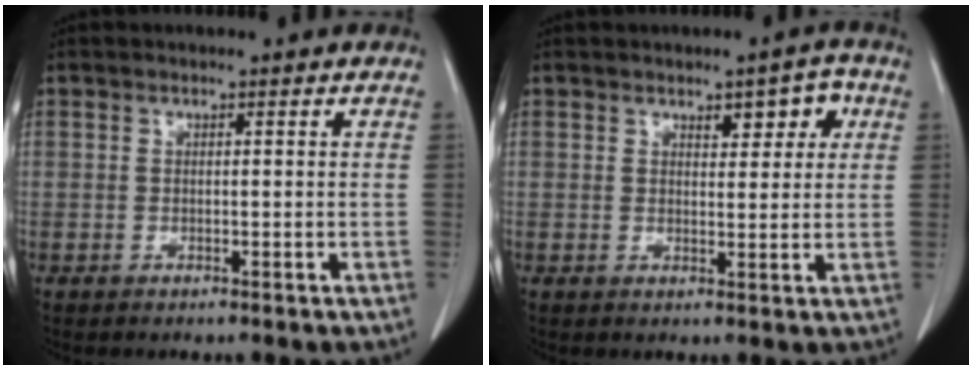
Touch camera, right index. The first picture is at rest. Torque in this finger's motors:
{"motor_torque": [0.07, 0.09, 0.01, 0.01]}